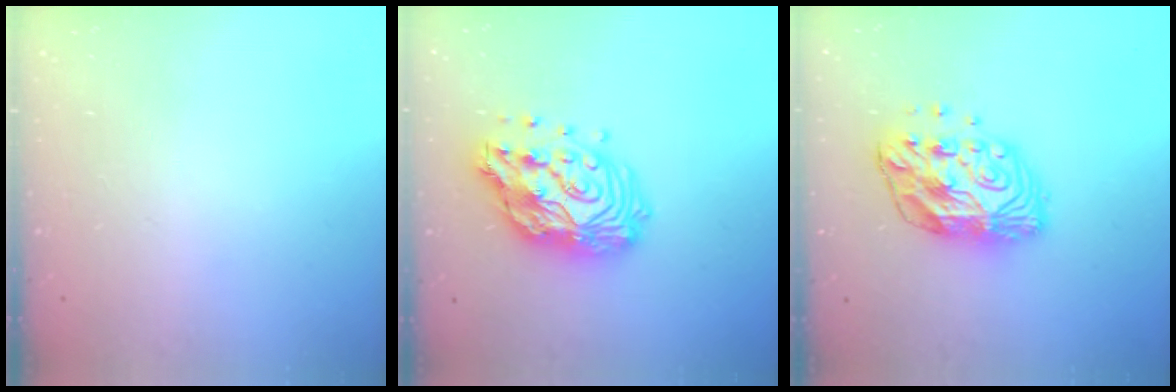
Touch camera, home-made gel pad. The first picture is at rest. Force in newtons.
{"total": 16.8, "press": 16.7, "slide": 1.6}
{"total": 12.5, "press": 12.5, "slide": 0.9}